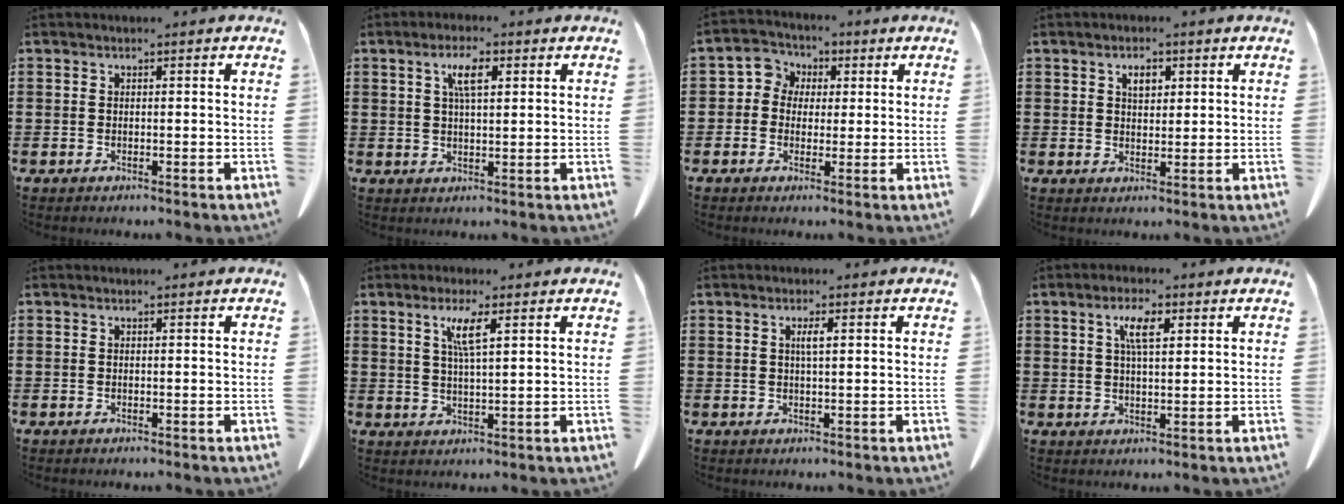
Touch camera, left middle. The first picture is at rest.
{"total": 4.6, "force": [1.8, 1.3, 4.0], "torque": [-0.078, 0.007, 0.027]}
{"total": 3.9, "force": [0.3, 3.8, 0.8], "torque": [-0.037, 0.014, -0.002]}
{"total": 2.5, "force": [1.2, 1.3, 1.8], "torque": [-0.023, -0.001, 0.017]}
{"total": 0.0}
{"total": 4.4, "force": [2.1, 0.4, 3.9], "torque": [-0.082, 0.003, 0.033]}
{"total": 1.8, "force": [0.5, 0.2, 1.8], "torque": [-0.035, 0.000, 0.007]}
{"total": 4.9, "force": [2.2, 1.5, 4.2], "torque": [-0.081, 0.006, 0.033]}